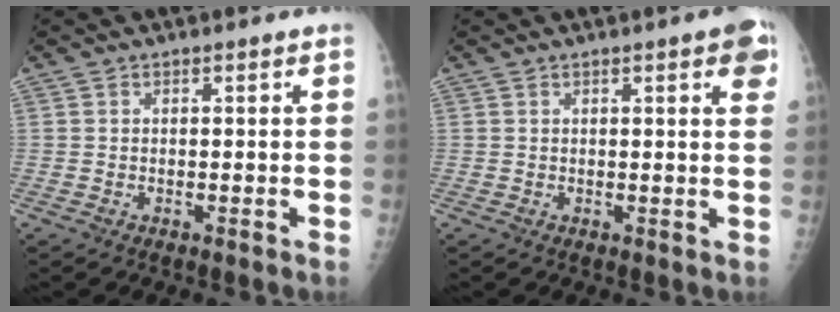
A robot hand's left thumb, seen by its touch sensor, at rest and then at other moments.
{"total": 5.0, "force": [2.3, 1.0, 4.3], "torque": [-0.040, -0.003, 0.022]}